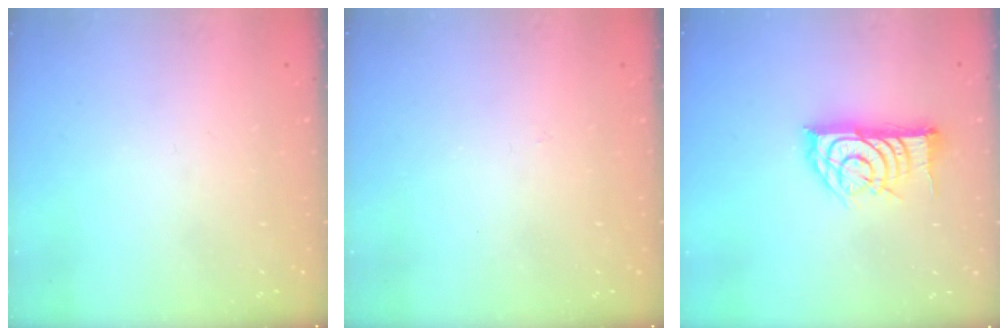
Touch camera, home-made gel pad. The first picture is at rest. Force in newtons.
{"total": 2.8, "press": 2.8, "slide": 0.4}
{"total": 15.6, "press": 15.6, "slide": 0.3}